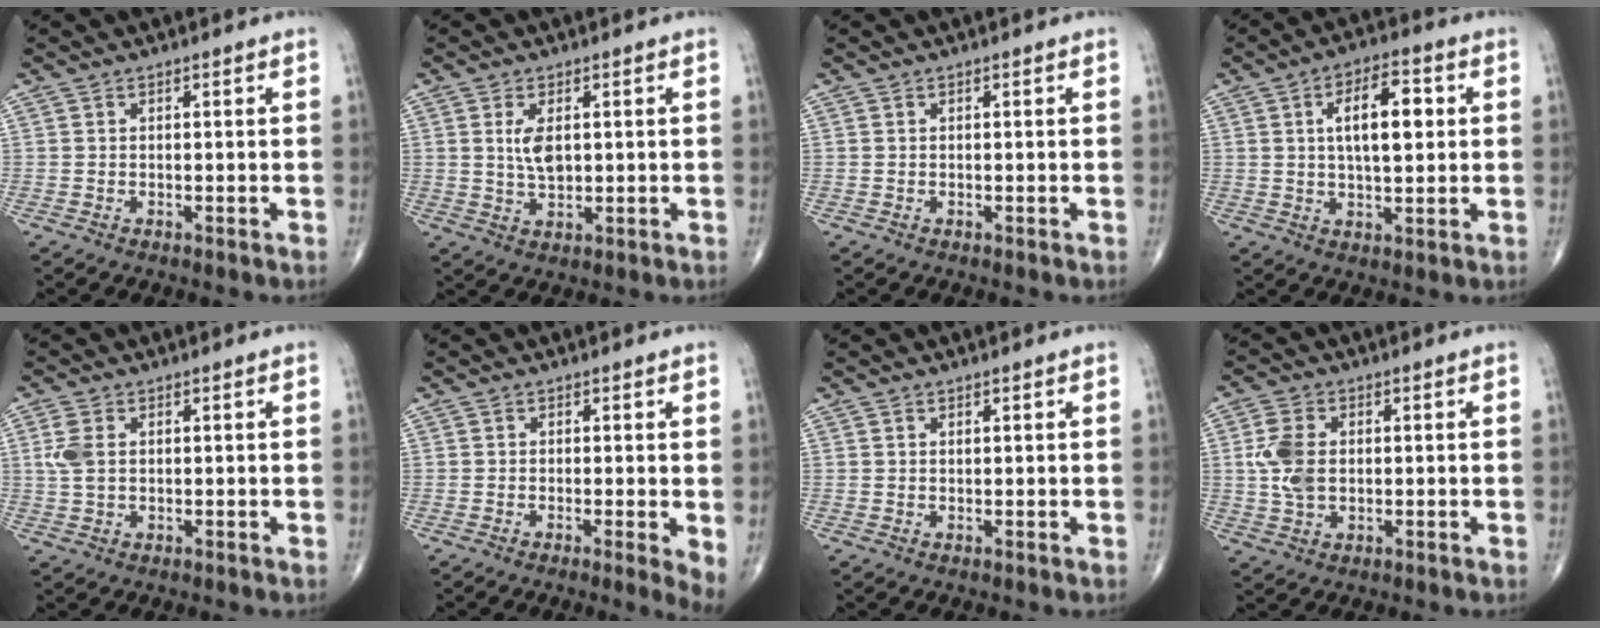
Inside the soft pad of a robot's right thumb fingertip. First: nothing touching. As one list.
[{"total": 4.7, "force": [1.0, 2.4, 3.9], "torque": [-0.075, -0.009, 0.024]}, {"total": 0.0}, {"total": 10.6, "force": [2.1, 4.7, 9.3], "torque": [-0.135, 0.005, 0.032]}, {"total": 4.1, "force": [0.8, 2.5, 3.1], "torque": [-0.082, 0.005, 0.018]}, {"total": 3.5, "force": [-0.2, 0.6, 3.5], "torque": [-0.053, -0.012, -0.008]}, {"total": 0.6, "force": [0.4, 0.2, 0.3], "torque": [-0.006, -0.001, 0.007]}, {"total": 6.9, "force": [0.6, 4.5, 5.2], "torque": [-0.111, 0.003, 0.014]}]